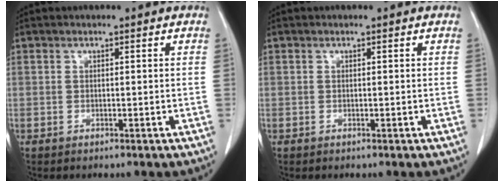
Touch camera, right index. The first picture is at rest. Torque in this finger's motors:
{"motor_torque": [0.00, 0.00, 0.00, 0.00]}